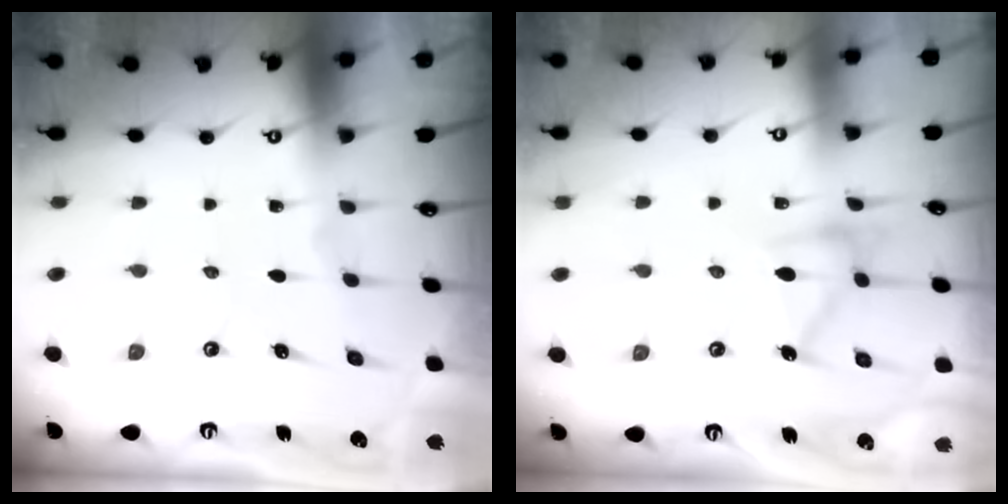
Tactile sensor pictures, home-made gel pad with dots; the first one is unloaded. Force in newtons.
{"total": 13.0, "press": 13.0, "slide": 0.5}